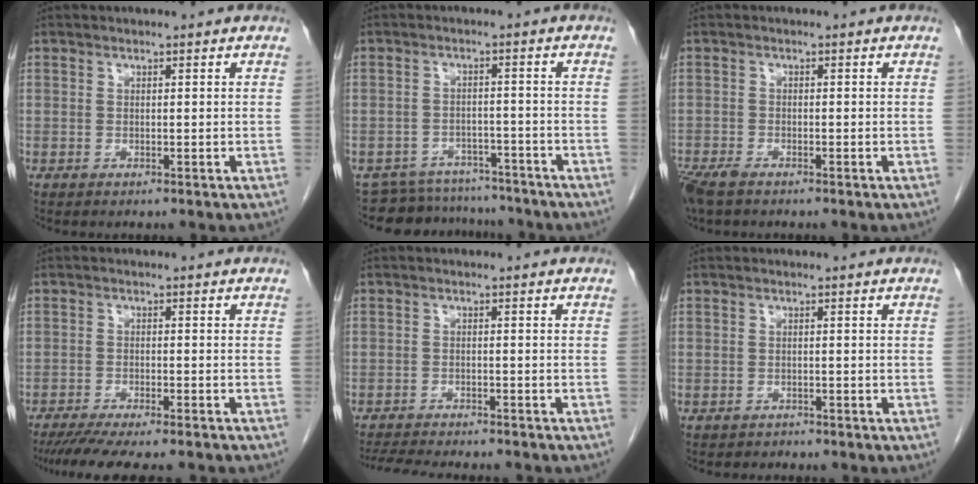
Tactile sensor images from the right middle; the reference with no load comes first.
{"total": 10.5, "force": [-10.0, 3.4, 0.5], "torque": [-0.007, 0.017, -0.131]}
{"total": 4.7, "force": [-3.6, 1.5, 2.5], "torque": [-0.050, -0.012, -0.062]}
{"total": 11.8, "force": [-10.2, 1.1, 5.7], "torque": [-0.077, -0.024, -0.147]}
{"total": 10.9, "force": [-9.9, 1.5, 4.3], "torque": [-0.067, -0.013, -0.138]}
{"total": 1.1, "force": [-0.9, 0.4, -0.2], "torque": [-0.003, 0.000, -0.017]}